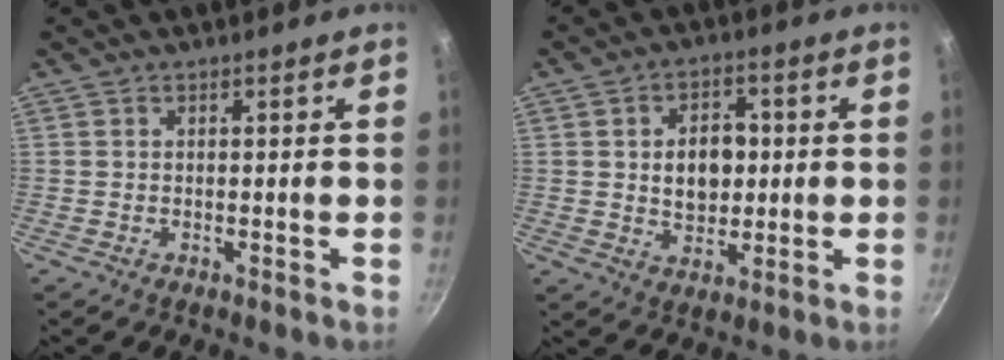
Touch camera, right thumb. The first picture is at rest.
{"total": 8.9, "force": [0.8, 6.3, 6.2], "torque": [-0.066, 0.003, 0.013]}